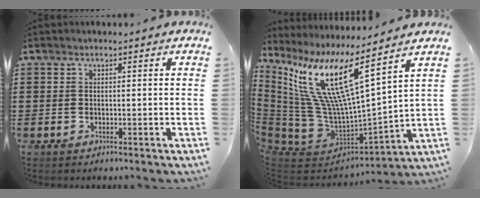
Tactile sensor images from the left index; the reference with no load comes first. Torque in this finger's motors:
{"motor_torque": [1.28, 0.86, 1.05, 0.21]}